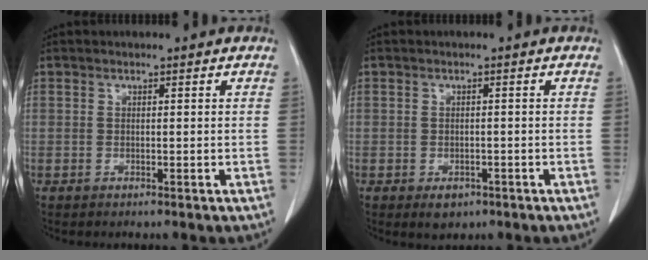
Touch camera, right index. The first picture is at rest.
{"total": 2.4, "force": [-1.4, 1.7, 1.1], "torque": [-0.011, 0.001, -0.009]}